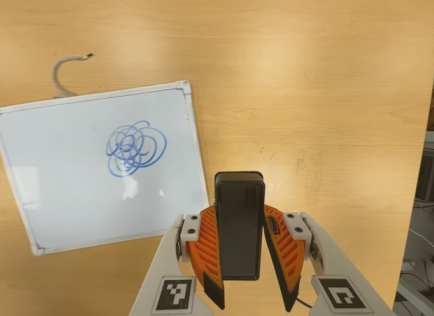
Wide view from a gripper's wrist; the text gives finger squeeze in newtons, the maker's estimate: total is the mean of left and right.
{"total": 6.6, "left": 5.5, "right": 7.6}